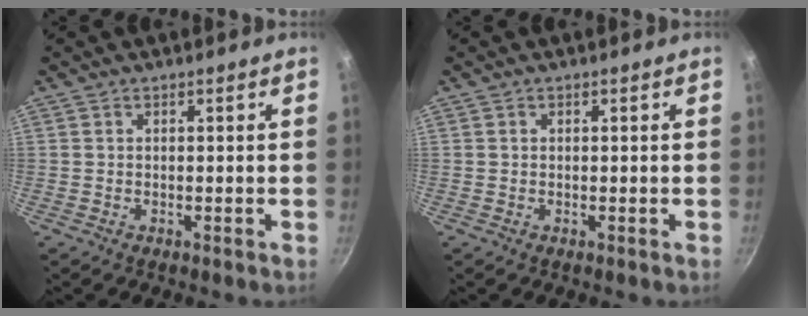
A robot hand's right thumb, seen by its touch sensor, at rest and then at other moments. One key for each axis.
{"total": 0.0}